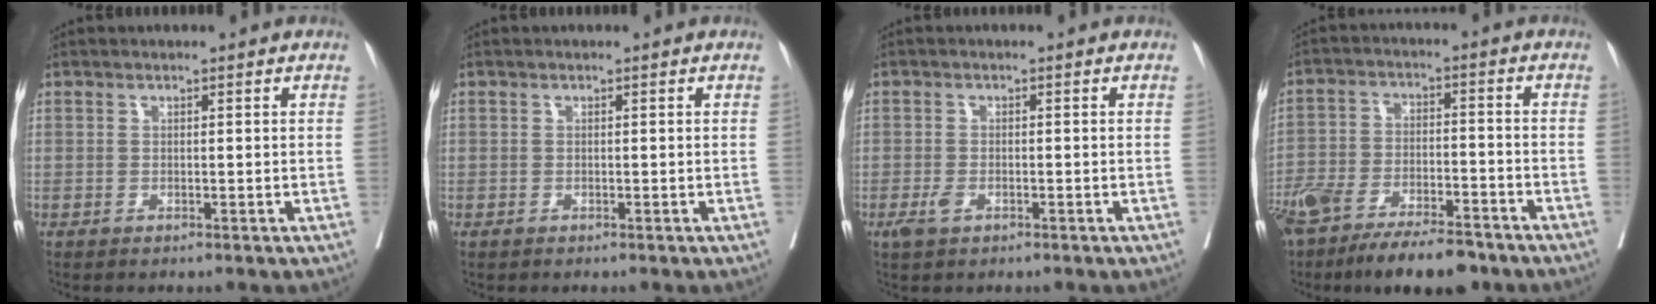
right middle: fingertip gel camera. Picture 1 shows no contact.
{"total": 0.0}
{"total": 2.0, "force": [-1.0, 1.1, 1.4], "torque": [-0.030, 0.000, -0.015]}
{"total": 16.1, "force": [-12.1, 5.0, 9.3], "torque": [-0.184, -0.017, -0.203]}